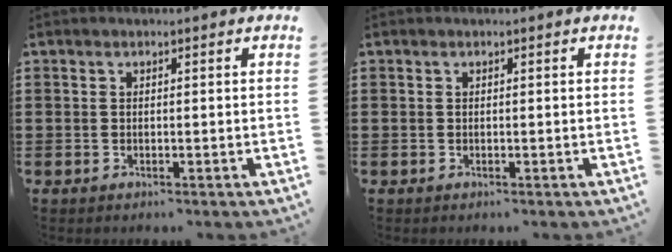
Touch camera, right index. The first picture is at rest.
{"total": 0.0}